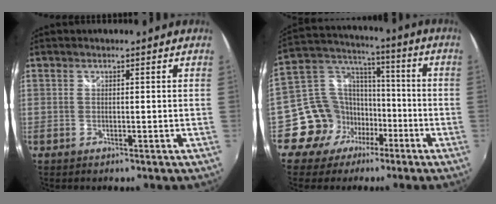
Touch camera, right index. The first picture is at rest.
{"total": 12.5, "force": [-5.8, 10.7, 2.7], "torque": [-0.066, 0.057, -0.089]}